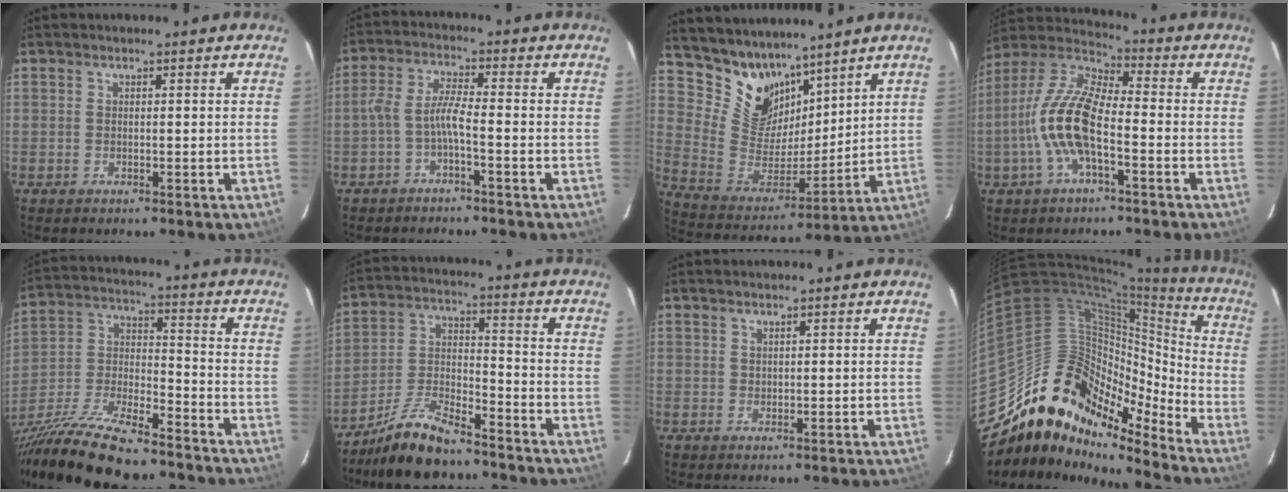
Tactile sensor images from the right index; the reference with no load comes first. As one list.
[{"total": 4.3, "force": [-2.1, 0.4, 3.7], "torque": [-0.090, 0.012, -0.041]}, {"total": 14.0, "force": [10.7, 7.8, 4.5], "torque": [-0.104, 0.000, 0.216]}, {"total": 13.4, "force": [-3.8, 4.7, 11.9], "torque": [-0.253, 0.004, -0.080]}, {"total": 22.6, "force": [-17.5, 6.0, 12.9], "torque": [-0.264, -0.027, -0.293]}, {"total": 12.4, "force": [-10.3, 3.2, 6.2], "torque": [-0.144, 0.006, -0.193]}, {"total": 0.8, "force": [0.6, 0.4, 0.2], "torque": [-0.003, 0.002, 0.012]}, {"total": 19.5, "force": [-15.8, 8.9, 7.1], "torque": [-0.114, 0.032, -0.289]}]